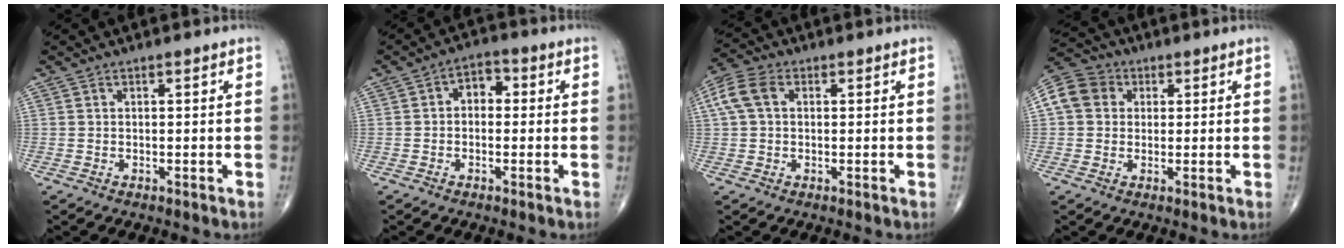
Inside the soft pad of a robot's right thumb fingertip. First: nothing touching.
{"total": 4.3, "force": [0.3, 3.2, 2.9], "torque": [-0.019, 0.016, -0.007]}
{"total": 6.6, "force": [1.5, 4.5, 4.6], "torque": [-0.110, 0.022, 0.026]}
{"total": 8.2, "force": [1.6, 7.0, 3.8], "torque": [-0.058, 0.014, 0.018]}